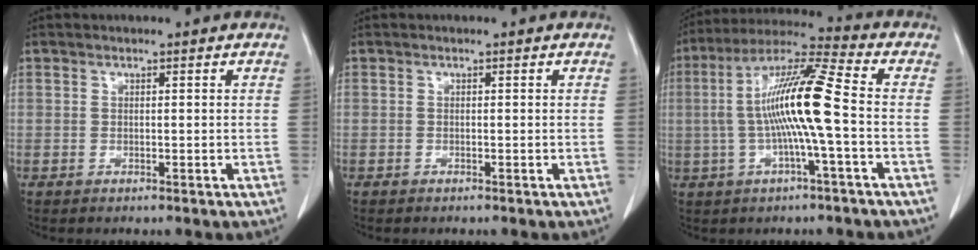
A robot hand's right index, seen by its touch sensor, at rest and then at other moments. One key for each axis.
{"total": 0.0}
{"total": 13.0, "fx": -0.9, "fy": 0.0, "fz": 12.9, "tx": -0.248, "ty": 0.019, "tz": -0.026}